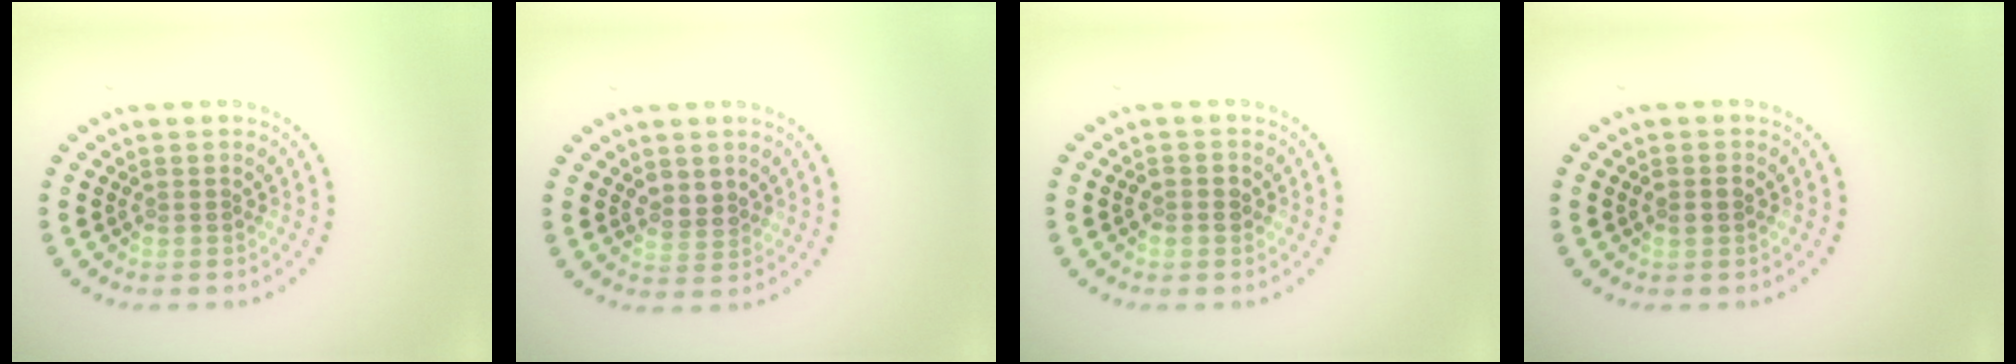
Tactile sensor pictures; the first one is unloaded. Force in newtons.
{"total": 1.7, "press": 1.6, "slide": 0.6}
{"total": 1.5, "press": 1.4, "slide": 0.4}
{"total": 1.0, "press": 1.0, "slide": 0.1}